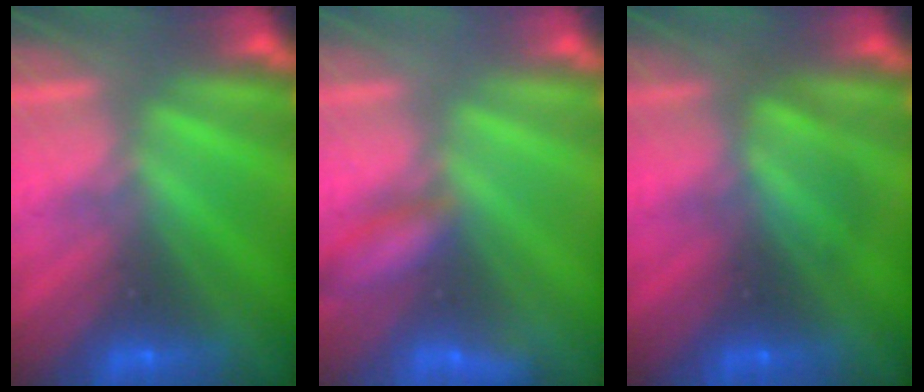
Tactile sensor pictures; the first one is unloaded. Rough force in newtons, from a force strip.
{"total": 2.1}
{"total": 2.4}